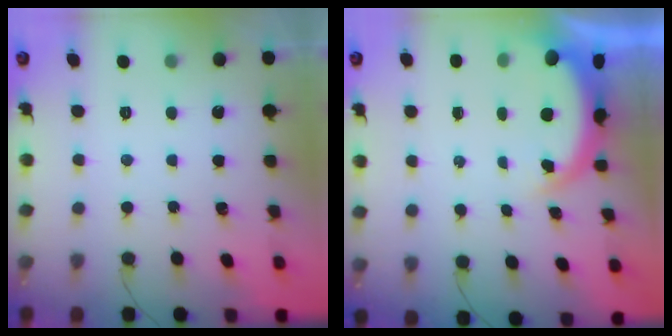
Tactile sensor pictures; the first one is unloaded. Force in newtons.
{"total": 4.9, "press": 4.7, "slide": 1.3}